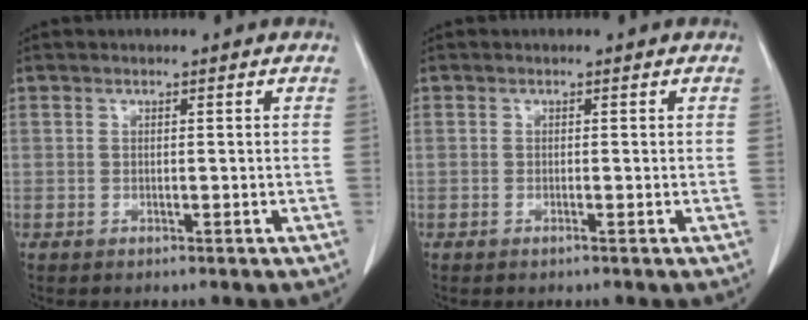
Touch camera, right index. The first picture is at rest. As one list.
[{"total": 0.0}]